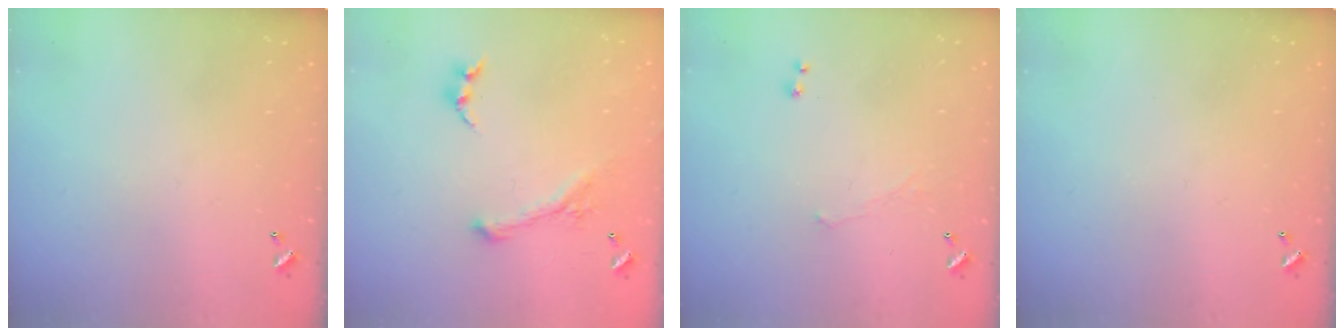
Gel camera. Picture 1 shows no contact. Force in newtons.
{"total": 1.3, "press": 0.5, "slide": 1.2}
{"total": 0.7, "press": 0.2, "slide": 0.7}
{"total": 0.0}